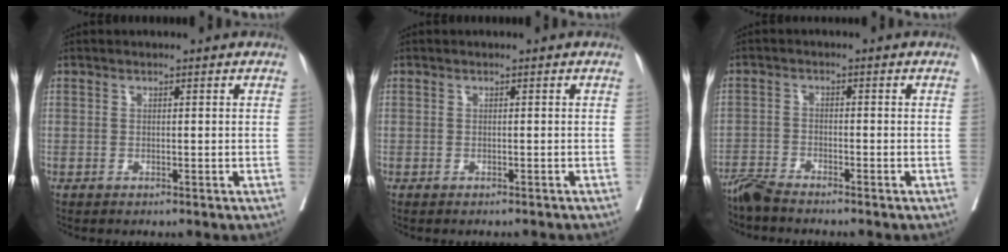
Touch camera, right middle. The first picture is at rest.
{"total": 2.2, "force": [-2.0, -0.4, 0.7], "torque": [-0.010, -0.008, -0.025]}
{"total": 3.4, "force": [-3.3, -0.3, 1.0], "torque": [-0.017, -0.013, -0.067]}